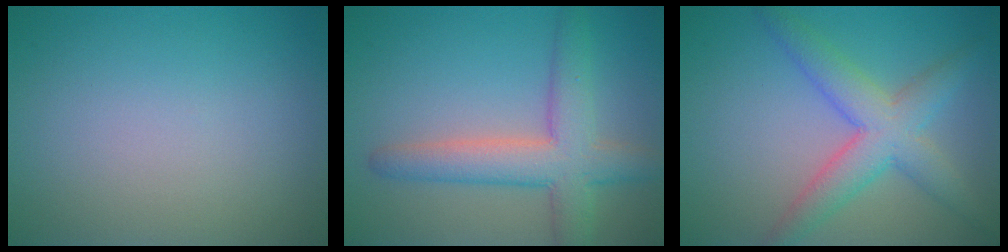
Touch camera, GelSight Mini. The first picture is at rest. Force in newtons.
{"total": 5.8, "press": 5.8, "slide": 0.2}
{"total": 5.3, "press": 5.3, "slide": 0.1}